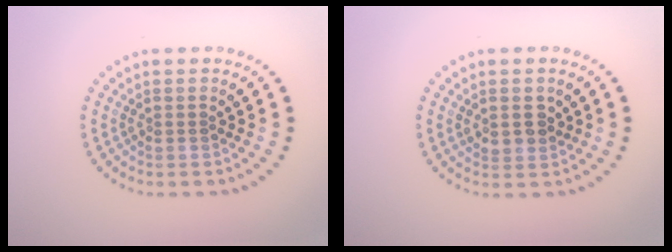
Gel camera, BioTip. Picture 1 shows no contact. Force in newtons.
{"total": 2.0, "press": 1.9, "slide": 0.5}